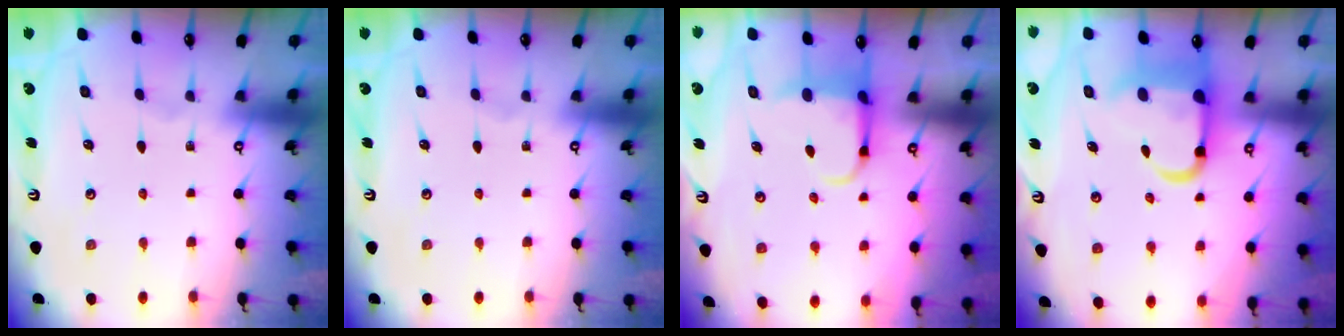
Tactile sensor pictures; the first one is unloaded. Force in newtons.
{"total": 0.0}
{"total": 5.0, "press": 4.9, "slide": 0.8}
{"total": 10.9, "press": 10.6, "slide": 2.4}